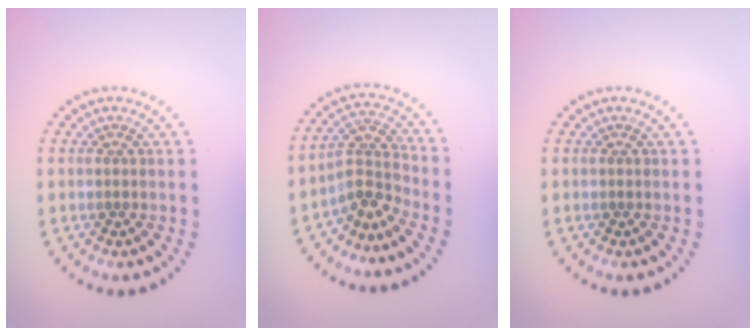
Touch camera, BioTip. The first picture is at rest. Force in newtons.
{"total": 3.1, "press": 2.2, "slide": 2.2}
{"total": 0.0}